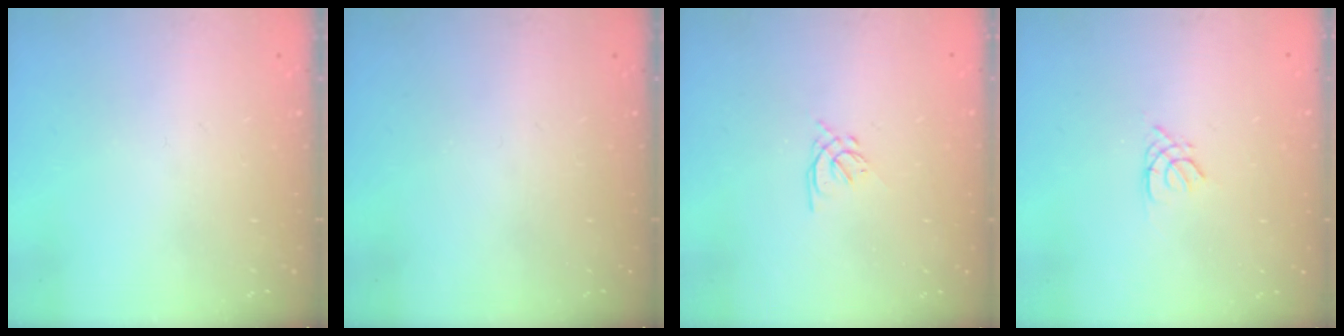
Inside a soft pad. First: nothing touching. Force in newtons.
{"total": 0.0}
{"total": 1.3, "press": 1.1, "slide": 0.6}
{"total": 1.3, "press": 1.3, "slide": 0.3}